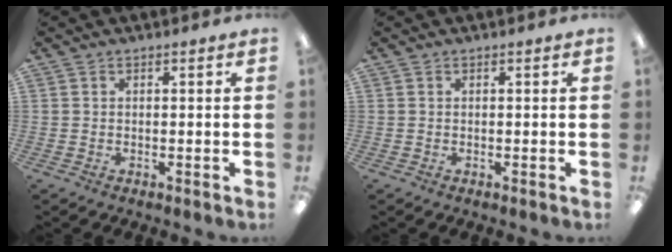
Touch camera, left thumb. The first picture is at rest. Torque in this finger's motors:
{"motor_torque": [-0.01, 0.01, 0.00, 0.00, 0.00]}